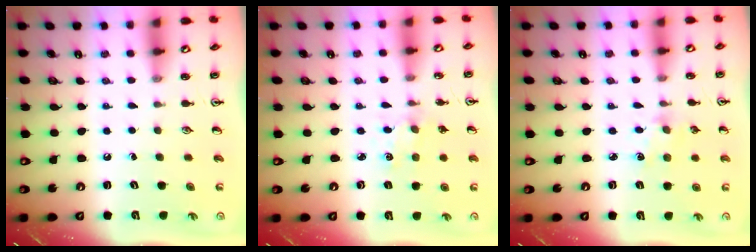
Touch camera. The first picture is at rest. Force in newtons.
{"total": 1.1, "press": 1.1, "slide": 0.3}
{"total": 3.8, "press": 3.8, "slide": 0.5}